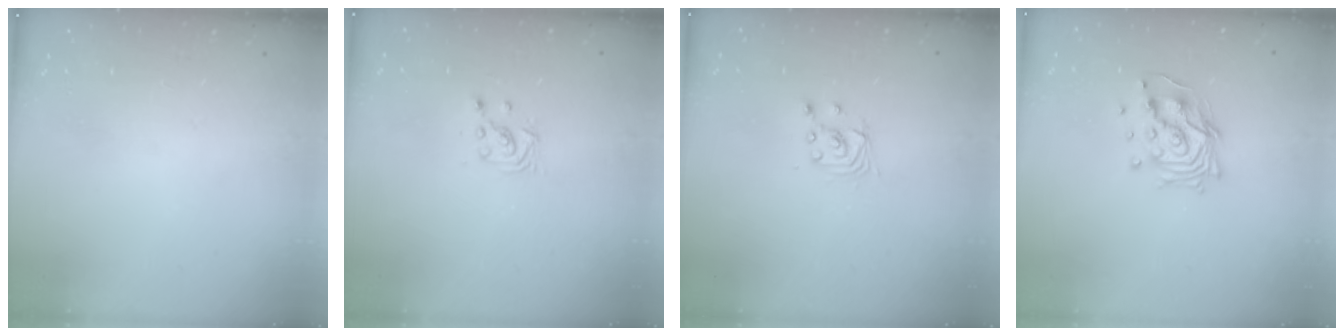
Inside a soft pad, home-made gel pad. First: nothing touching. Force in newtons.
{"total": 3.0, "press": 2.9, "slide": 0.5}
{"total": 2.9, "press": 2.9, "slide": 0.1}
{"total": 12.9, "press": 12.8, "slide": 1.1}